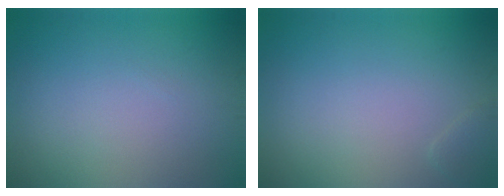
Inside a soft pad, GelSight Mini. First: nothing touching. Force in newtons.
{"total": 0.8, "press": 0.8, "slide": 0.0}